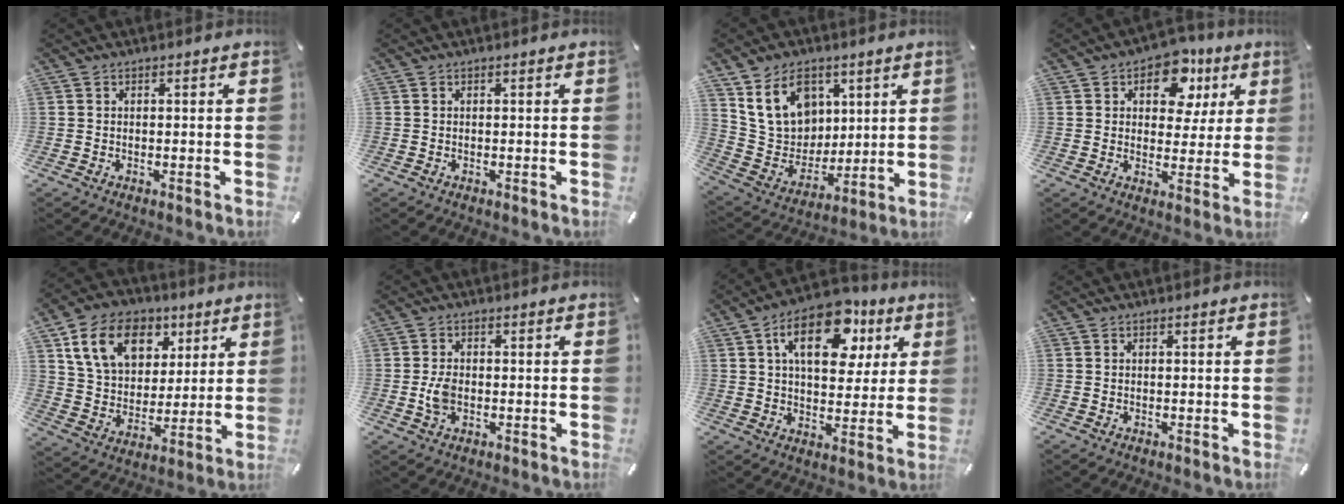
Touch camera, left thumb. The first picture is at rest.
{"total": 0.0}
{"total": 15.7, "force": [6.8, 12.6, 6.5], "torque": [-0.110, -0.025, 0.141]}
{"total": 11.1, "force": [5.0, 7.6, 6.3], "torque": [-0.081, -0.016, 0.085]}
{"total": 14.8, "force": [7.1, 11.0, 6.9], "torque": [-0.139, -0.014, 0.136]}
{"total": 4.3, "force": [-0.5, 2.8, 3.2], "torque": [-0.070, 0.002, -0.013]}
{"total": 17.0, "force": [7.5, 9.8, 11.6], "torque": [-0.172, -0.018, 0.126]}
{"total": 0.0}